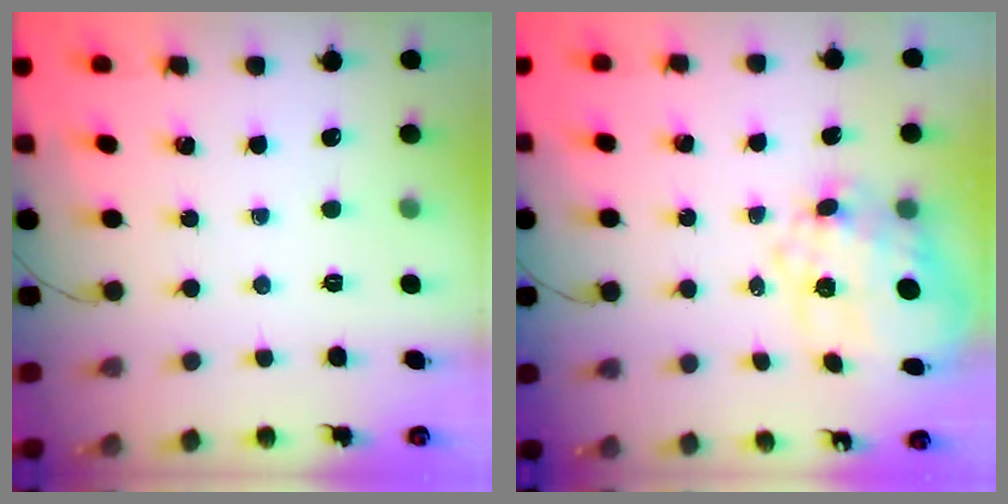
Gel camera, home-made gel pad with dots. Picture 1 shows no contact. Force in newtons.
{"total": 13.3, "press": 13.0, "slide": 2.6}